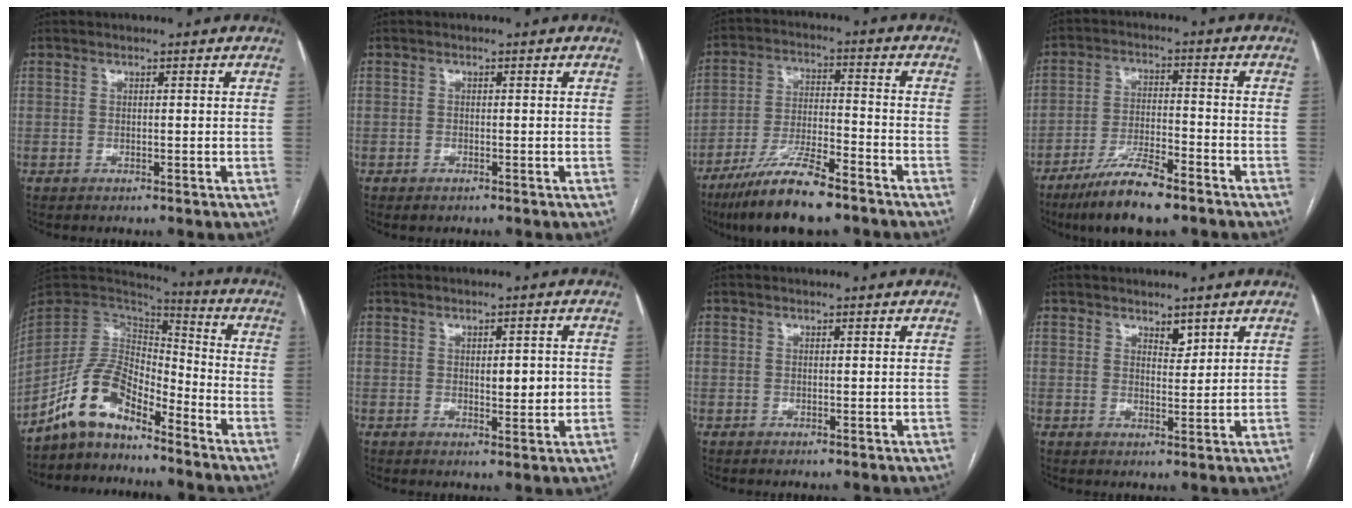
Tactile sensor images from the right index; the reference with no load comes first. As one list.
[{"total": 0.8, "force": [-0.6, 0.4, 0.4], "torque": [-0.008, 0.000, -0.007]}, {"total": 12.8, "force": [-9.5, 2.0, 8.3], "torque": [-0.155, -0.021, -0.167]}, {"total": 10.5, "force": [-7.5, 1.7, 7.1], "torque": [-0.133, -0.019, -0.134]}, {"total": 10.4, "force": [-7.9, 4.2, 5.4], "torque": [-0.111, 0.035, -0.151]}, {"total": 3.9, "force": [0.1, 1.5, 3.5], "torque": [-0.048, -0.001, 0.005]}, {"total": 0.0}, {"total": 2.2, "force": [1.6, 1.0, 1.2], "torque": [-0.018, -0.004, 0.031]}]